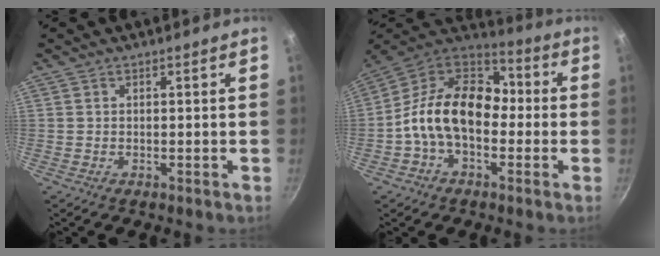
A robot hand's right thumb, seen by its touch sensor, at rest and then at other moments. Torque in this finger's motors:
{"motor_torque": [-0.05, 1.68, 1.56, -0.83, 0.20]}